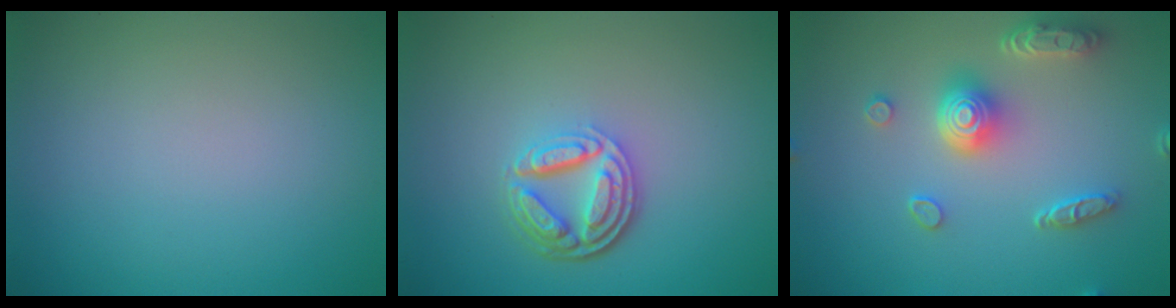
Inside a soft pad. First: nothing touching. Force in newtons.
{"total": 4.6, "press": 3.6, "slide": 3.0}
{"total": 4.9, "press": 3.9, "slide": 3.0}